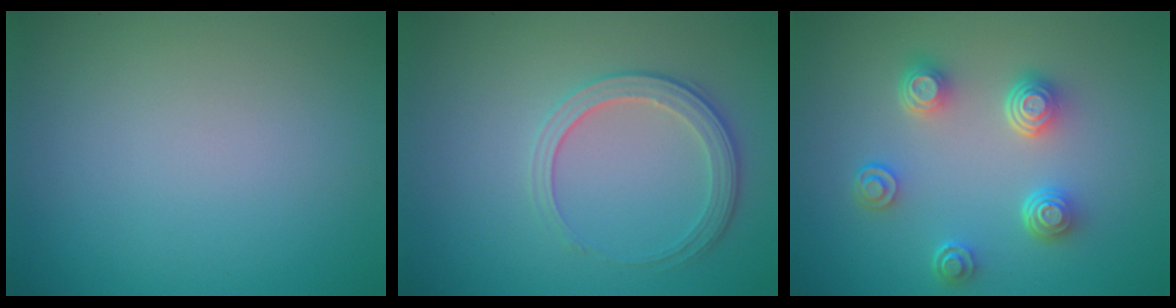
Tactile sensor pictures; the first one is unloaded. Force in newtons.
{"total": 2.7, "press": 2.5, "slide": 1.2}
{"total": 4.2, "press": 3.2, "slide": 2.7}